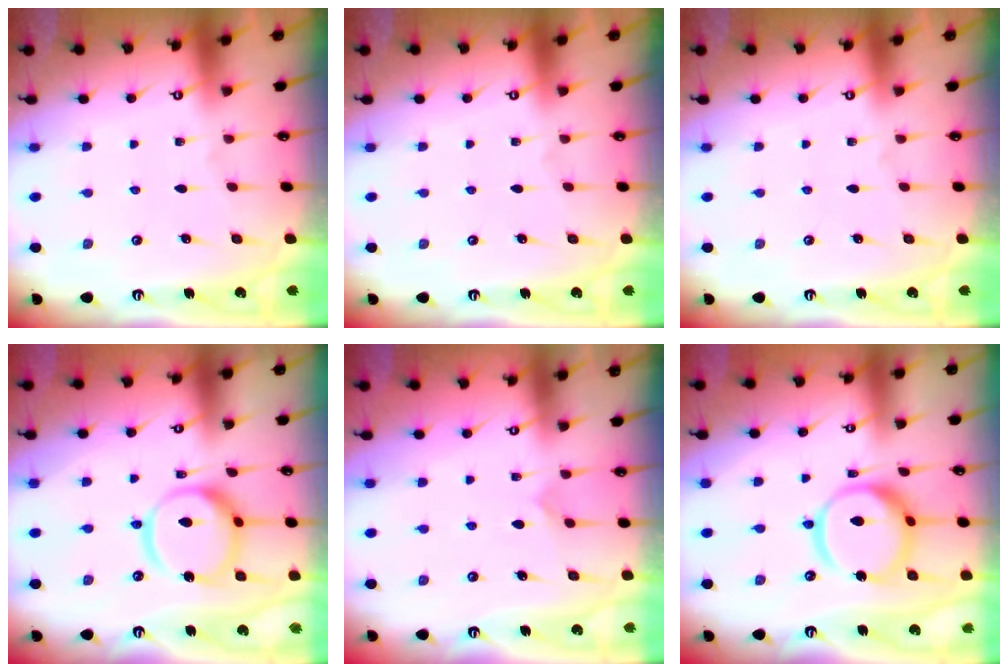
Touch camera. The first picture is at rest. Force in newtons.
{"total": 0.0}
{"total": 0.0}
{"total": 15.1, "press": 15.0, "slide": 1.8}
{"total": 5.2, "press": 5.1, "slide": 0.4}
{"total": 13.7, "press": 13.6, "slide": 1.3}